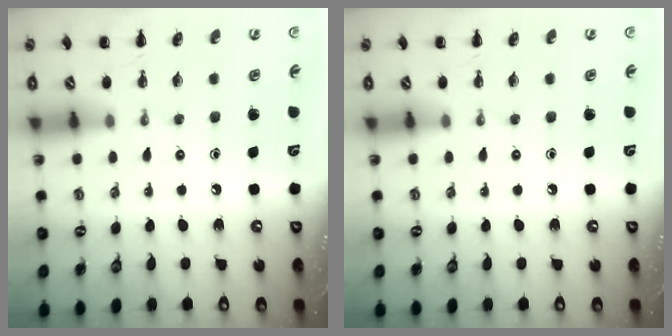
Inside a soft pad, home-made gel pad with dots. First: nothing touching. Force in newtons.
{"total": 0.0}